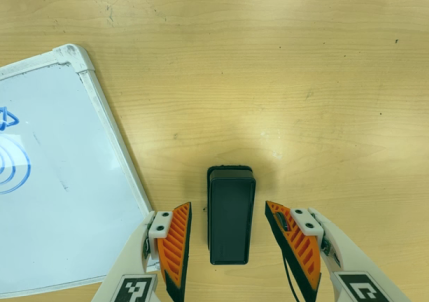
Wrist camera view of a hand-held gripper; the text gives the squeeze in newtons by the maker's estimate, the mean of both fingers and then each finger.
{"total": 0.0}